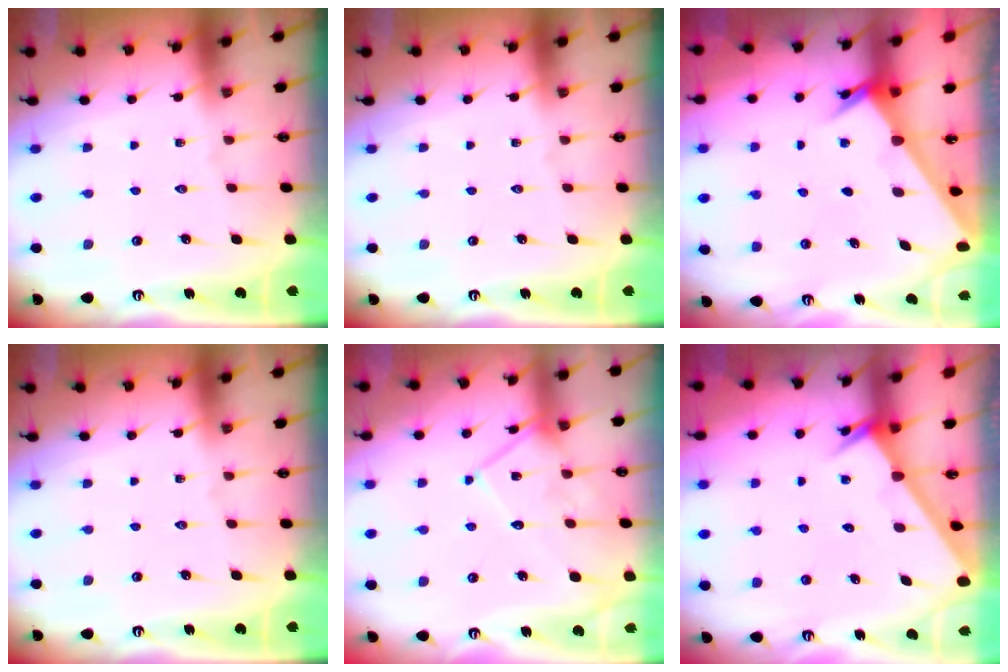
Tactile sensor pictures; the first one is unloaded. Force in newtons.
{"total": 0.0}
{"total": 2.5, "press": 2.5, "slide": 0.2}
{"total": 0.0}
{"total": 13.1, "press": 13.1, "slide": 1.1}
{"total": 2.6, "press": 2.6, "slide": 0.0}